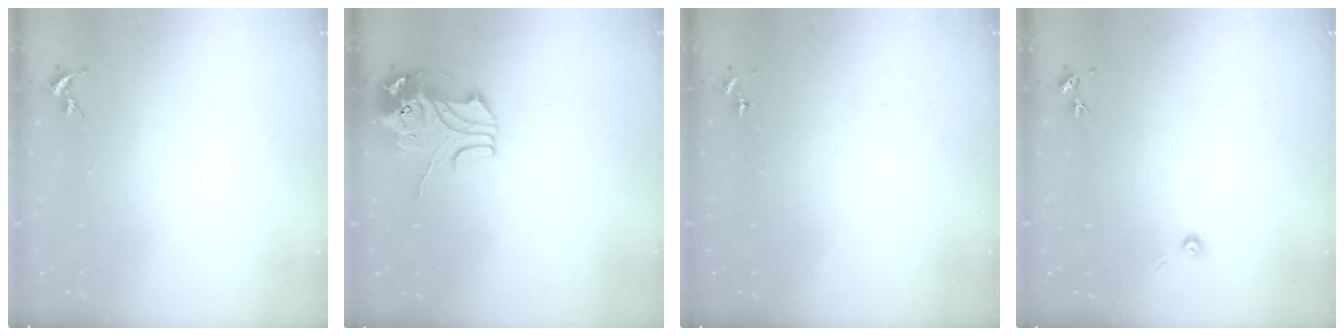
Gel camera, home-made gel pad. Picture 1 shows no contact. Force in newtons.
{"total": 10.6, "press": 10.4, "slide": 1.7}
{"total": 0.0}
{"total": 3.3, "press": 3.3, "slide": 0.2}